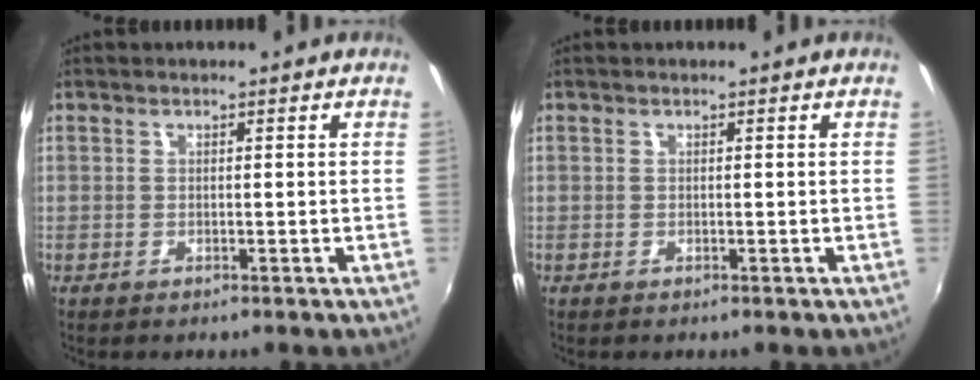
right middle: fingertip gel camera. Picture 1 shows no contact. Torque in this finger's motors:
{"motor_torque": [0.00, 0.00, 0.01, 0.00]}